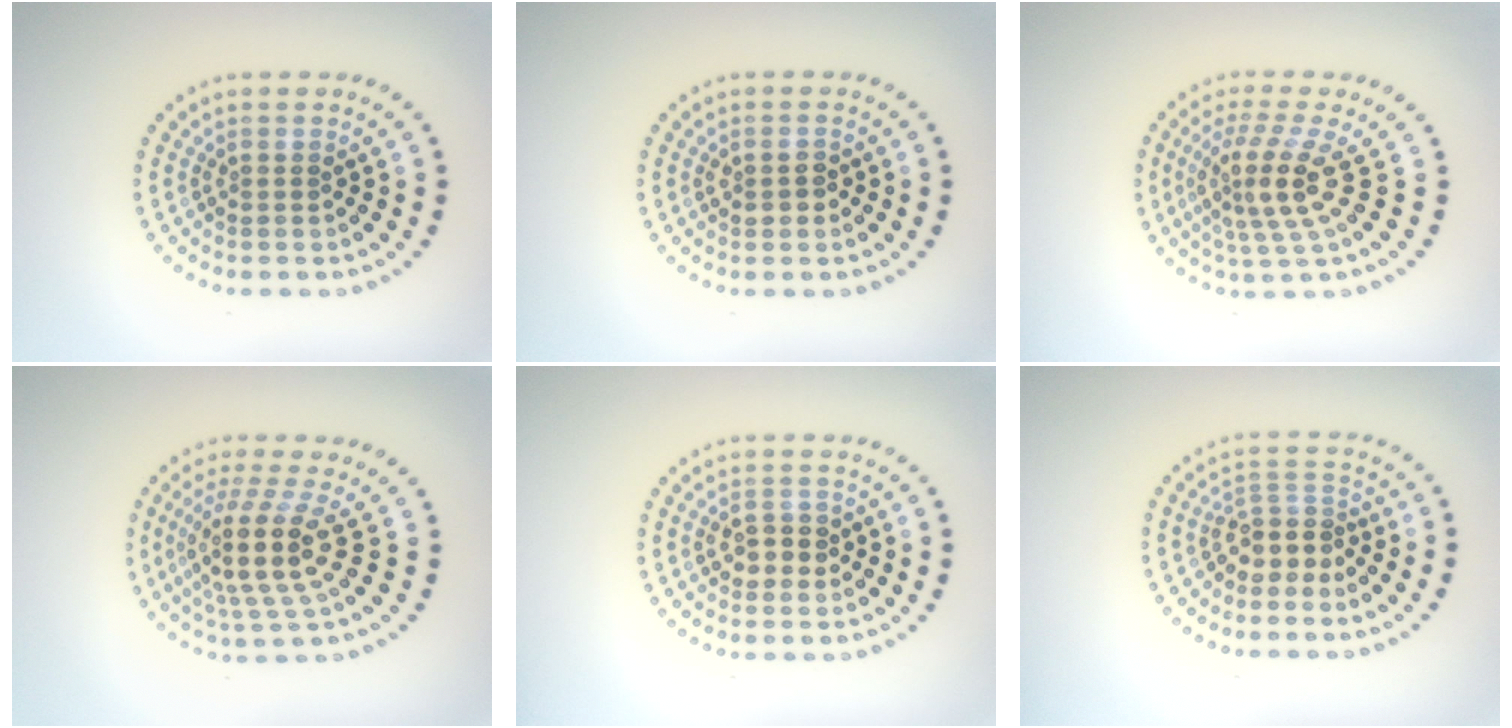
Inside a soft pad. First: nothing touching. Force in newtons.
{"total": 1.5, "press": 1.5, "slide": 0.1}
{"total": 4.4, "press": 3.2, "slide": 3.0}
{"total": 4.9, "press": 3.7, "slide": 3.2}
{"total": 2.2, "press": 2.2, "slide": 0.3}
{"total": 2.9, "press": 2.2, "slide": 1.9}